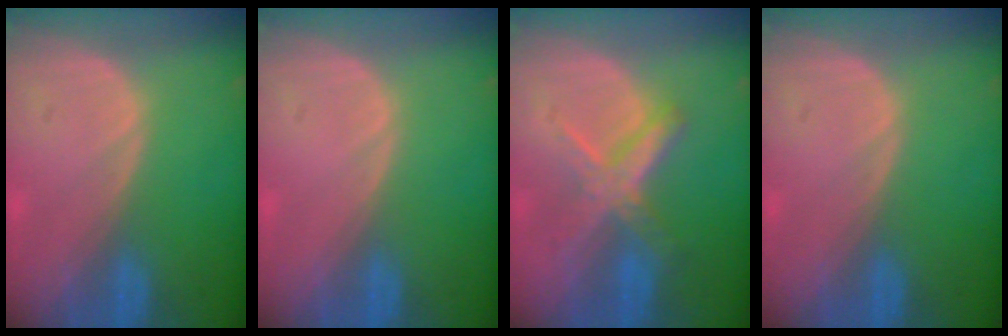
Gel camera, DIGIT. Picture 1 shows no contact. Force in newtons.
{"total": 0.0}
{"total": 6.7, "press": 5.9, "slide": 3.2}
{"total": 0.0}